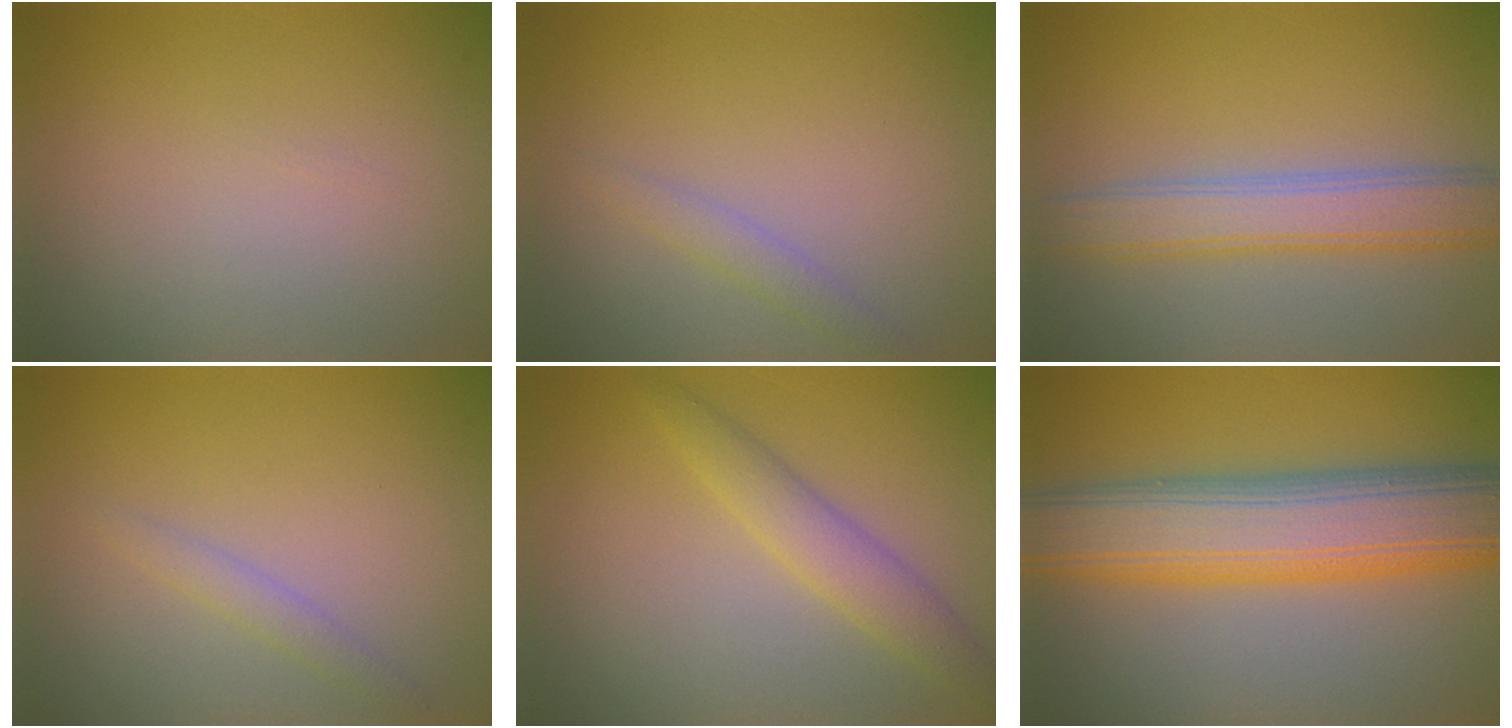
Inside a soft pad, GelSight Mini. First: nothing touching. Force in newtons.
{"total": 1.4, "press": 1.4, "slide": 0.1}
{"total": 4.9, "press": 4.9, "slide": 0.3}
{"total": 1.3, "press": 1.3, "slide": 0.1}
{"total": 3.0, "press": 3.0, "slide": 0.1}
{"total": 10.5, "press": 10.5, "slide": 0.3}